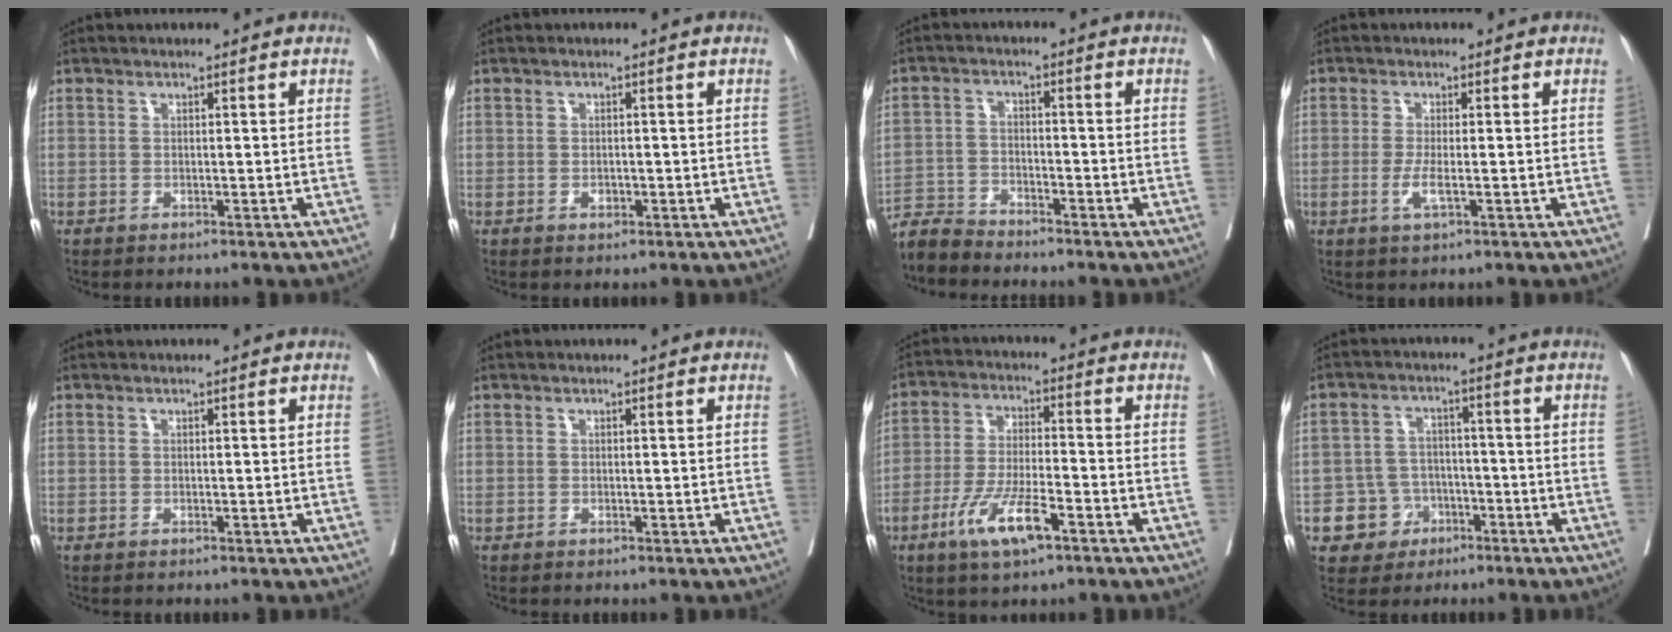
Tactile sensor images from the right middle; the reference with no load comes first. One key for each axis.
{"total": 1.0, "fx": -0.4, "fy": 0.7, "fz": 0.7, "tx": -0.010, "ty": 0.001, "tz": -0.004}
{"total": 4.4, "fx": -4.3, "fy": 0.2, "fz": -0.5, "tx": 0.012, "ty": -0.009, "tz": -0.084}
{"total": 2.7, "fx": -0.8, "fy": 0.3, "fz": 2.5, "tx": -0.051, "ty": -0.005, "tz": -0.014}
{"total": 0.0}
{"total": 0.0}
{"total": 9.2, "fx": -4.9, "fy": 2.0, "fz": 7.5, "tx": -0.151, "ty": -0.009, "tz": -0.090}
{"total": 6.1, "fx": -2.7, "fy": 5.4, "fz": 0.9, "tx": -0.012, "ty": 0.012, "tz": -0.039}